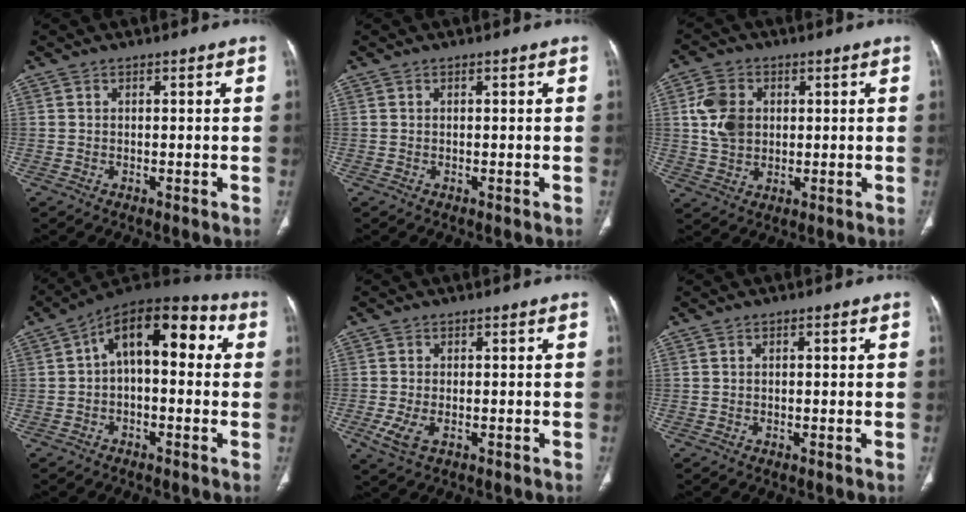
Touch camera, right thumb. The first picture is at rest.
{"total": 0.0}
{"total": 8.1, "force": [1.4, 6.2, 5.0], "torque": [-0.081, -0.002, 0.029]}
{"total": 14.6, "force": [2.2, 7.7, 12.2], "torque": [-0.150, 0.048, 0.022]}
{"total": 4.2, "force": [-1.4, 2.2, 3.3], "torque": [-0.079, -0.007, -0.023]}
{"total": 0.9, "force": [0.2, 0.4, 0.8], "torque": [-0.015, 0.002, 0.002]}